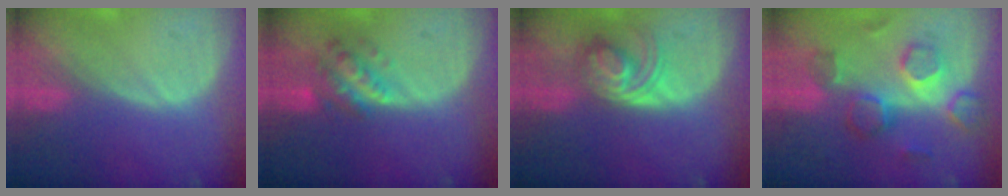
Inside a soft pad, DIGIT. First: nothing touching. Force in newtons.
{"total": 5.7, "press": 5.5, "slide": 1.4}
{"total": 5.6, "press": 5.5, "slide": 0.8}
{"total": 8.0, "press": 7.8, "slide": 1.8}